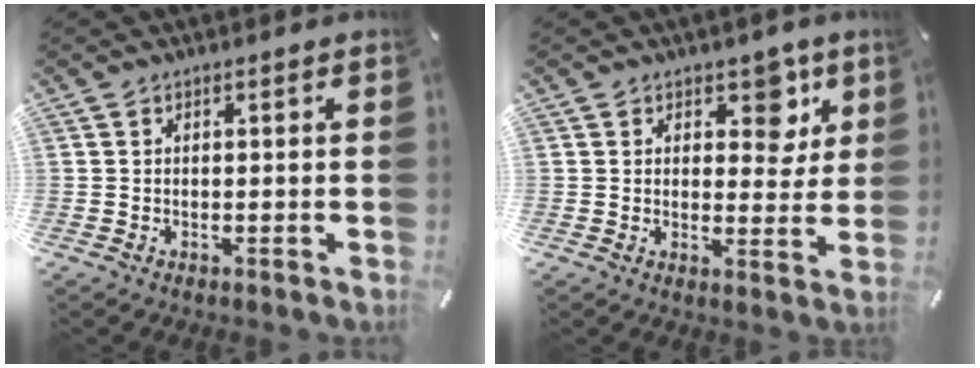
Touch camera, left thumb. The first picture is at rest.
{"total": 7.2, "force": [3.7, 4.6, 4.0], "torque": [-0.022, -0.020, 0.053]}